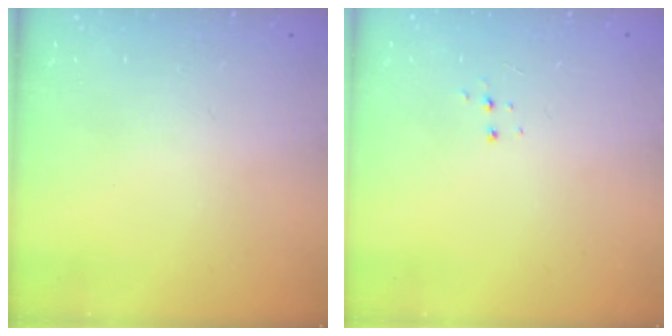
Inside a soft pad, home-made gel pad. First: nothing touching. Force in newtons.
{"total": 5.2, "press": 5.2, "slide": 0.3}